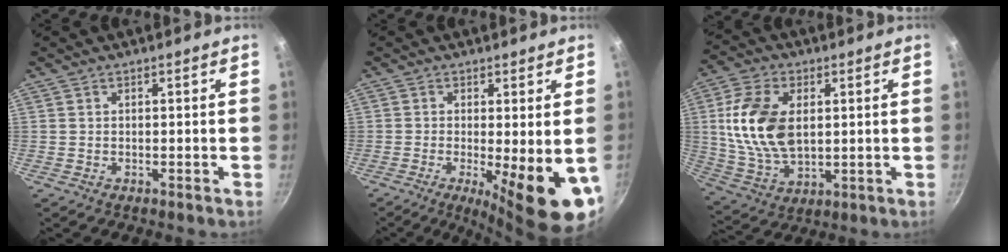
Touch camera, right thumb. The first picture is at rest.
{"total": 12.4, "force": [-2.6, 3.0, 11.8], "torque": [-0.150, -0.014, -0.028]}
{"total": 15.9, "force": [2.4, 9.7, 12.3], "torque": [-0.222, -0.007, 0.052]}